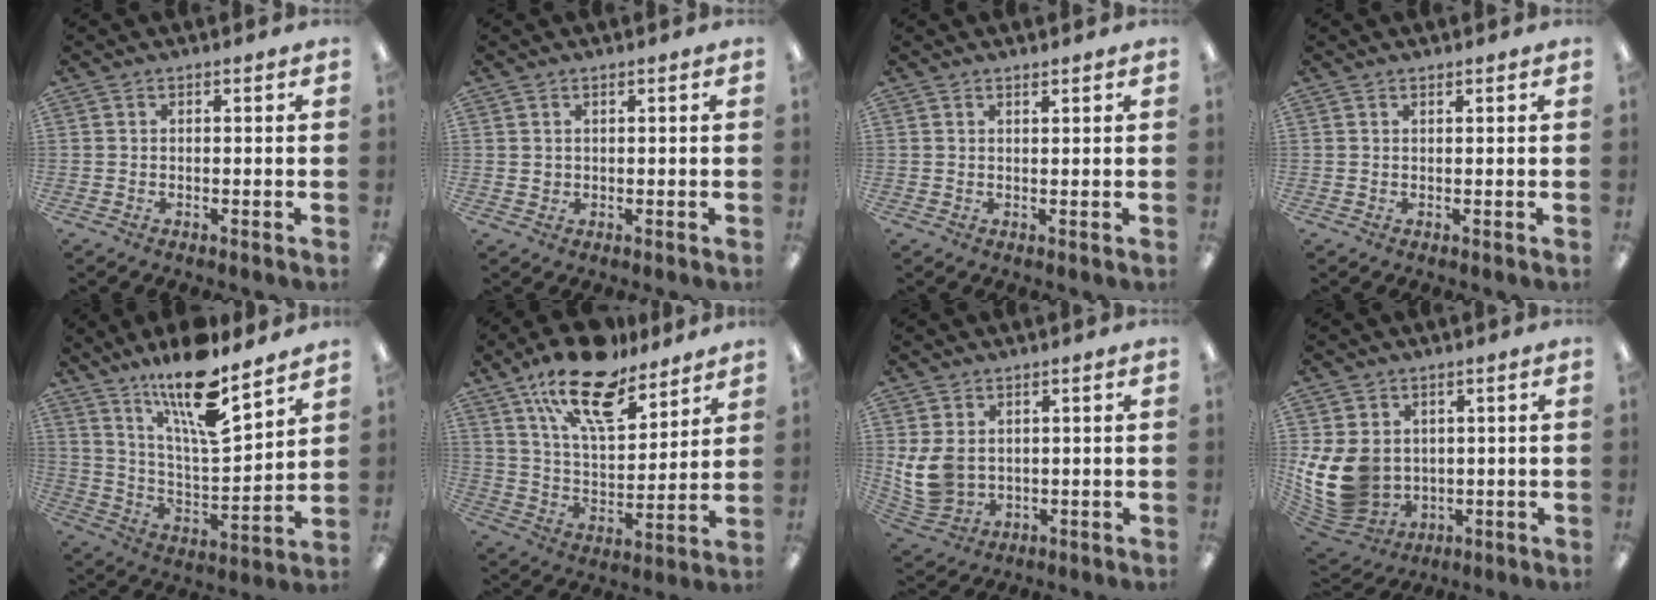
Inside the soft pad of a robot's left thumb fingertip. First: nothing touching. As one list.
[{"total": 1.1, "force": [0.6, 0.9, 0.1], "torque": [-0.004, 0.002, 0.012]}, {"total": 1.0, "force": [1.0, 0.1, 0.2], "torque": [-0.005, -0.001, 0.018]}, {"total": 0.5, "force": [0.5, 0.1, 0.1], "torque": [-0.002, 0.000, 0.010]}, {"total": 17.4, "force": [13.4, 3.8, 10.5], "torque": [-0.198, -0.083, 0.225]}, {"total": 19.4, "force": [13.8, 7.9, 11.2], "torque": [-0.193, -0.073, 0.240]}, {"total": 8.5, "force": [1.5, 6.5, 5.3], "torque": [-0.130, -0.003, 0.028]}, {"total": 13.6, "force": [1.0, 11.2, 7.7], "torque": [-0.184, -0.015, 0.026]}]